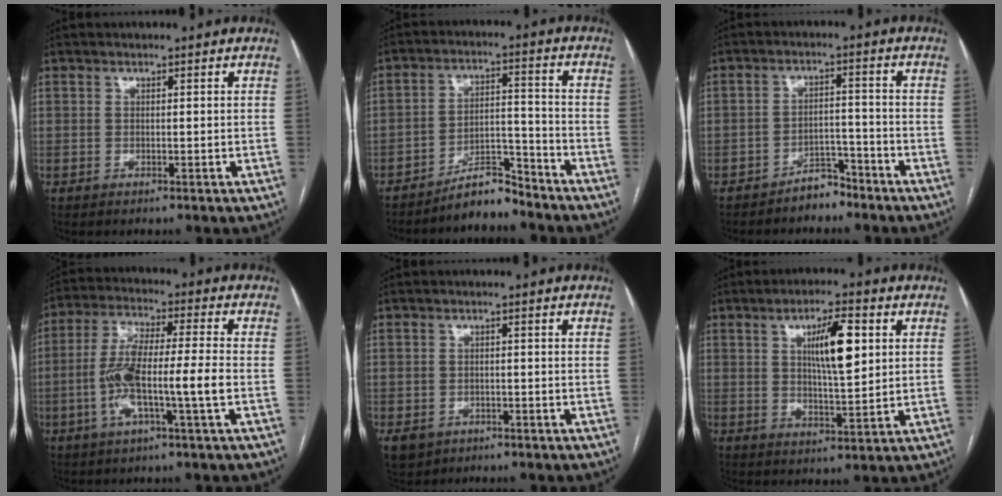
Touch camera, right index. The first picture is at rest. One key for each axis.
{"total": 6.3, "fx": -5.9, "fy": 1.5, "fz": 1.7, "tx": -0.021, "ty": 0.020, "tz": -0.101}
{"total": 4.2, "fx": -3.6, "fy": 1.9, "fz": 0.9, "tx": -0.011, "ty": 0.008, "tz": -0.056}
{"total": 11.0, "fx": -2.7, "fy": 0.3, "fz": 10.7, "tx": -0.214, "ty": 0.010, "tz": -0.056}
{"total": 6.5, "fx": -3.6, "fy": 5.0, "fz": 2.0, "tx": -0.049, "ty": -0.001, "tz": -0.048}
{"total": 8.9, "fx": 2.6, "fy": 1.9, "fz": 8.3, "tx": -0.143, "ty": 0.006, "tz": 0.049}